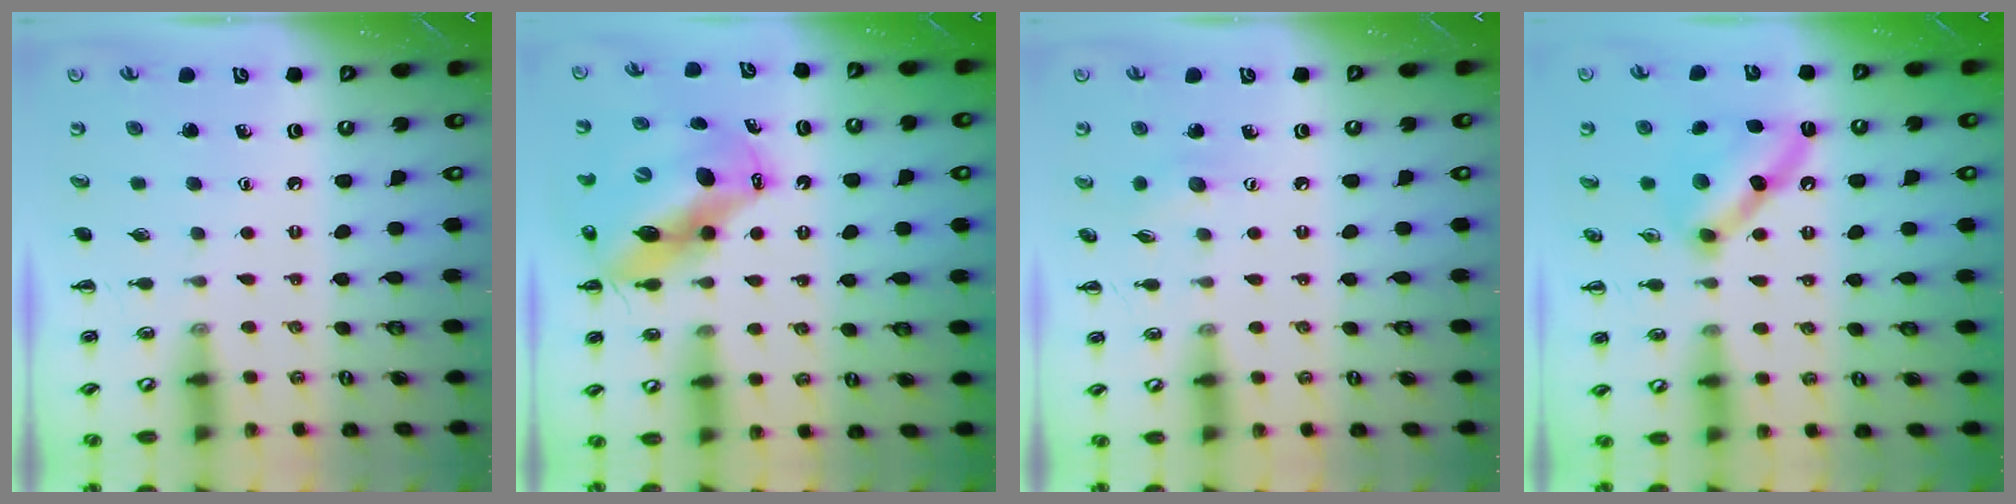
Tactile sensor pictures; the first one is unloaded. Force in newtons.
{"total": 13.8, "press": 13.2, "slide": 4.0}
{"total": 5.6, "press": 5.5, "slide": 1.0}
{"total": 10.7, "press": 10.7, "slide": 0.9}